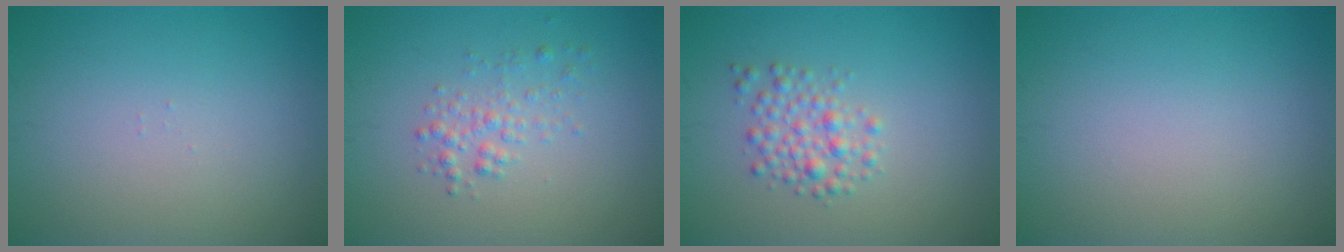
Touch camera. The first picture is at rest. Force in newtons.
{"total": 1.8, "press": 1.8, "slide": 0.1}
{"total": 2.5, "press": 2.5, "slide": 0.1}
{"total": 0.0}